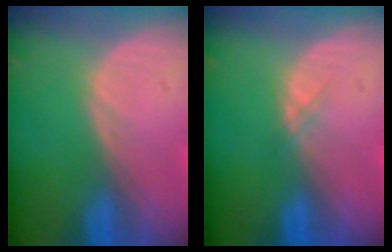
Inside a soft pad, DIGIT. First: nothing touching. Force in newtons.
{"total": 0.6, "press": 0.6, "slide": 0.1}